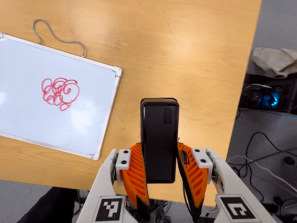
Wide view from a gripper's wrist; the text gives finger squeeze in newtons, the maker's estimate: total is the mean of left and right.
{"total": 5.0, "left": 3.3, "right": 6.6}